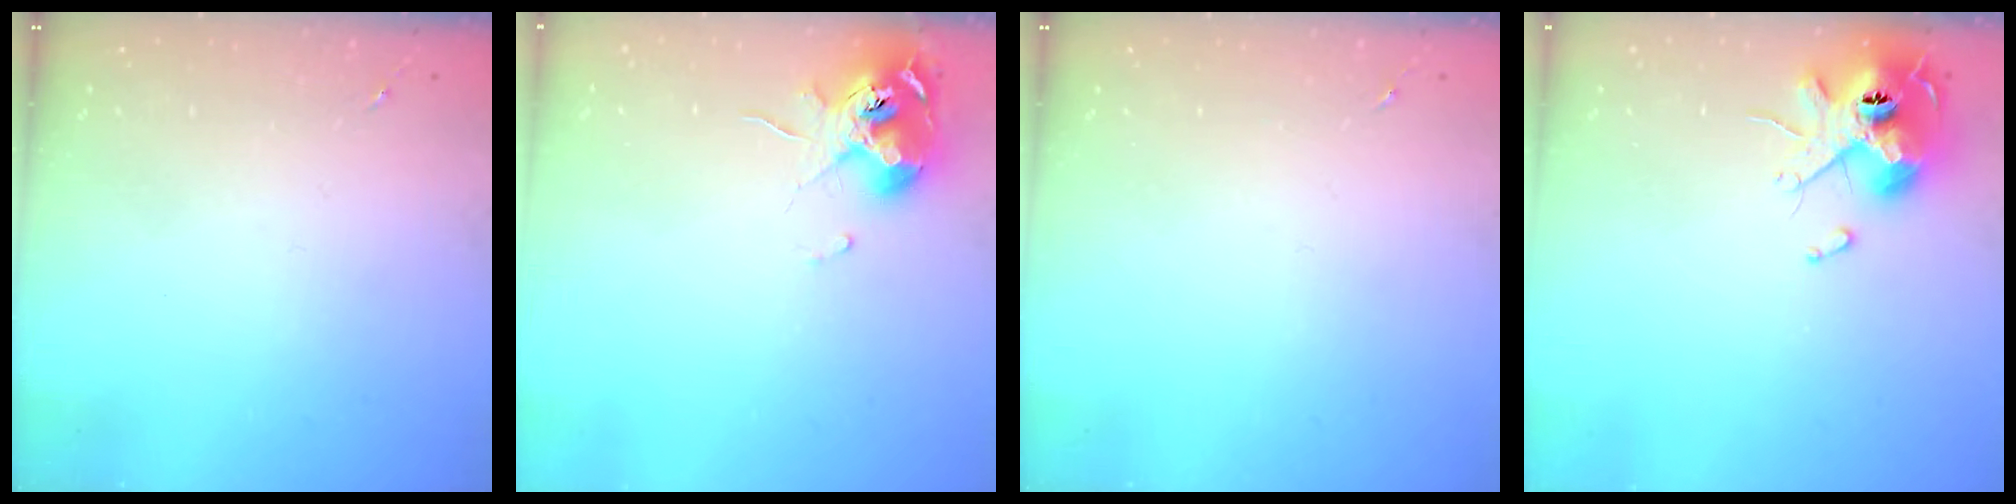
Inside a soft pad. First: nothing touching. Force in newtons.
{"total": 10.8, "press": 10.7, "slide": 1.2}
{"total": 0.0}
{"total": 11.9, "press": 11.7, "slide": 1.7}